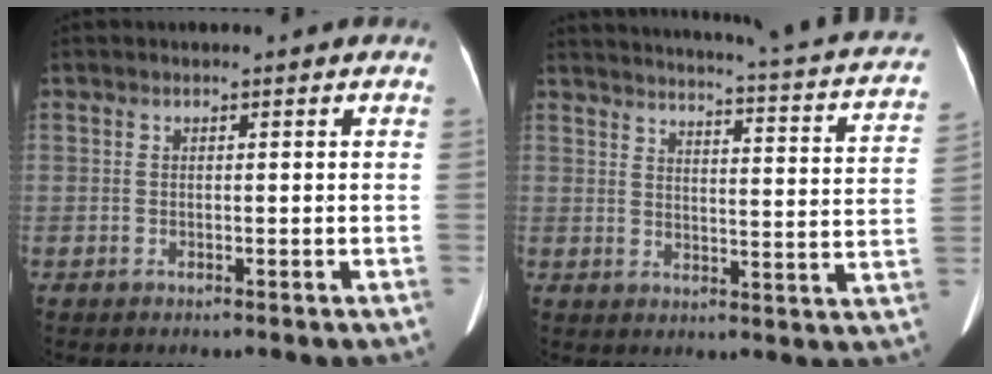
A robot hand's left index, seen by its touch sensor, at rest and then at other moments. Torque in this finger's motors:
{"motor_torque": [0.25, -1.89, 0.02, 0.02]}